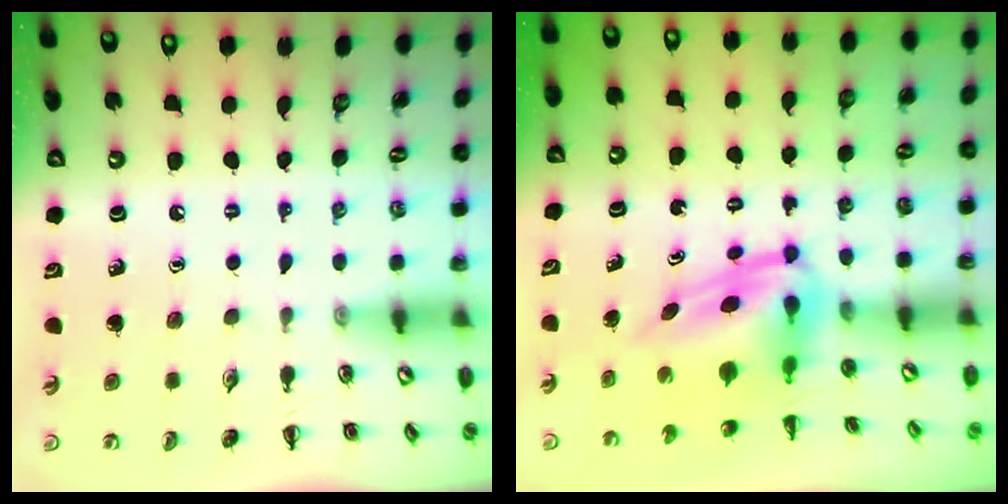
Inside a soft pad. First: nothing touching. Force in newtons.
{"total": 5.0, "press": 4.9, "slide": 0.9}